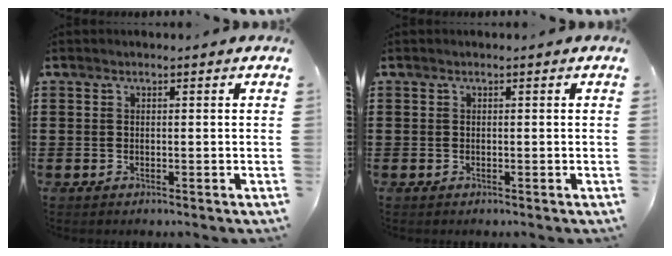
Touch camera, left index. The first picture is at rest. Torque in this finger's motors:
{"motor_torque": [0.00, 0.00, 0.00, 0.00]}